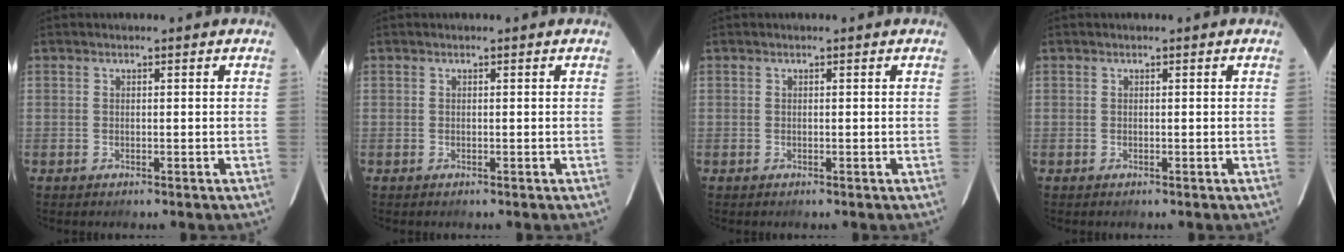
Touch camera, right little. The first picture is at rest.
{"total": 0.0}
{"total": 0.0}
{"total": 0.0}